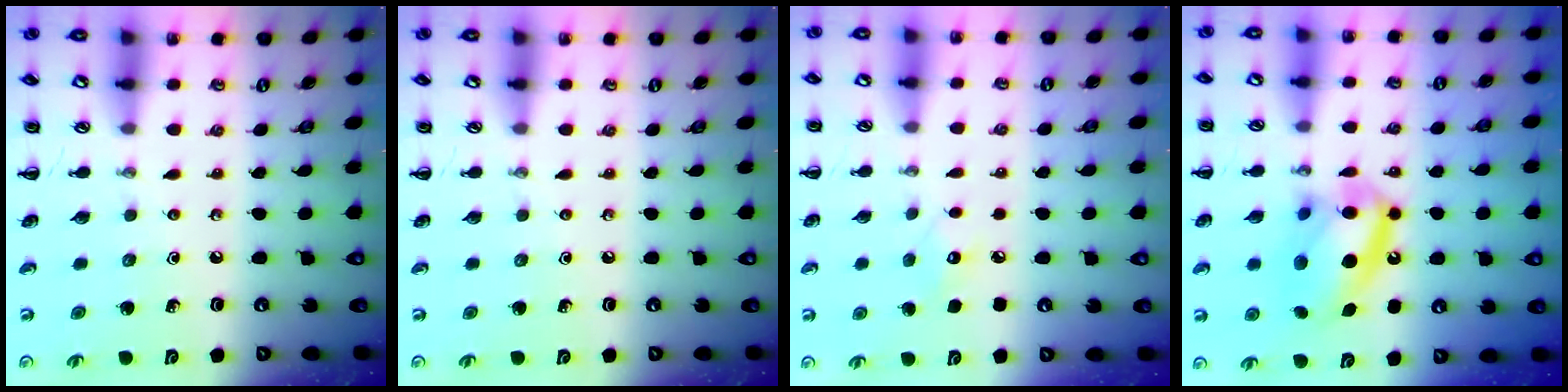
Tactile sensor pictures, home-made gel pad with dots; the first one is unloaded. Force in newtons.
{"total": 0.0}
{"total": 5.7, "press": 5.6, "slide": 1.2}
{"total": 16.3, "press": 16.1, "slide": 2.6}